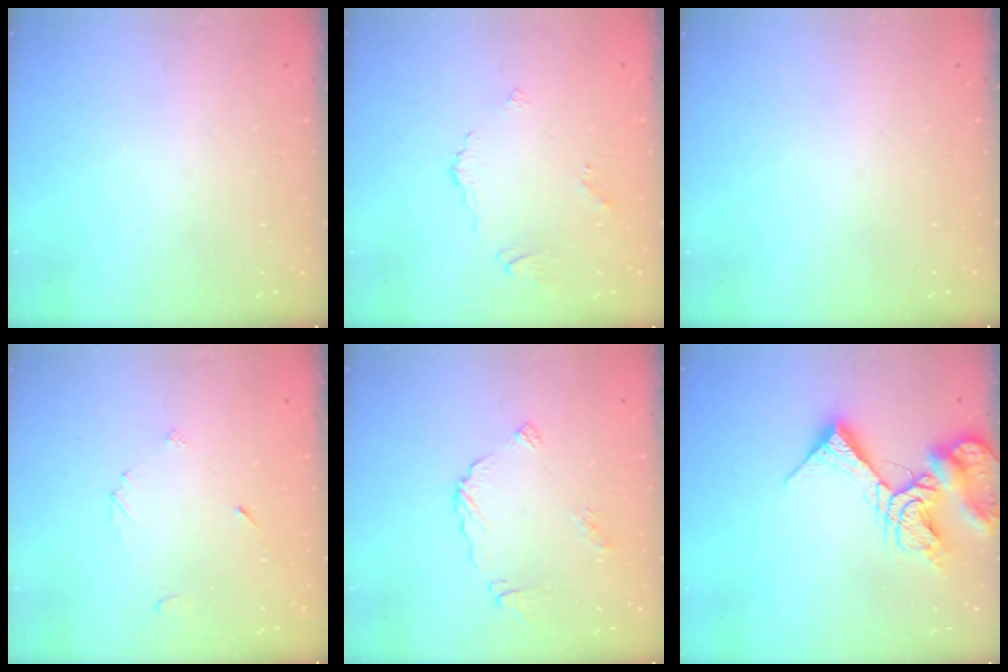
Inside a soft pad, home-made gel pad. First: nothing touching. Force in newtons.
{"total": 3.0, "press": 2.9, "slide": 0.6}
{"total": 0.0}
{"total": 2.6, "press": 2.6, "slide": 0.2}
{"total": 8.0, "press": 8.0, "slide": 0.9}
{"total": 15.6, "press": 15.5, "slide": 1.8}